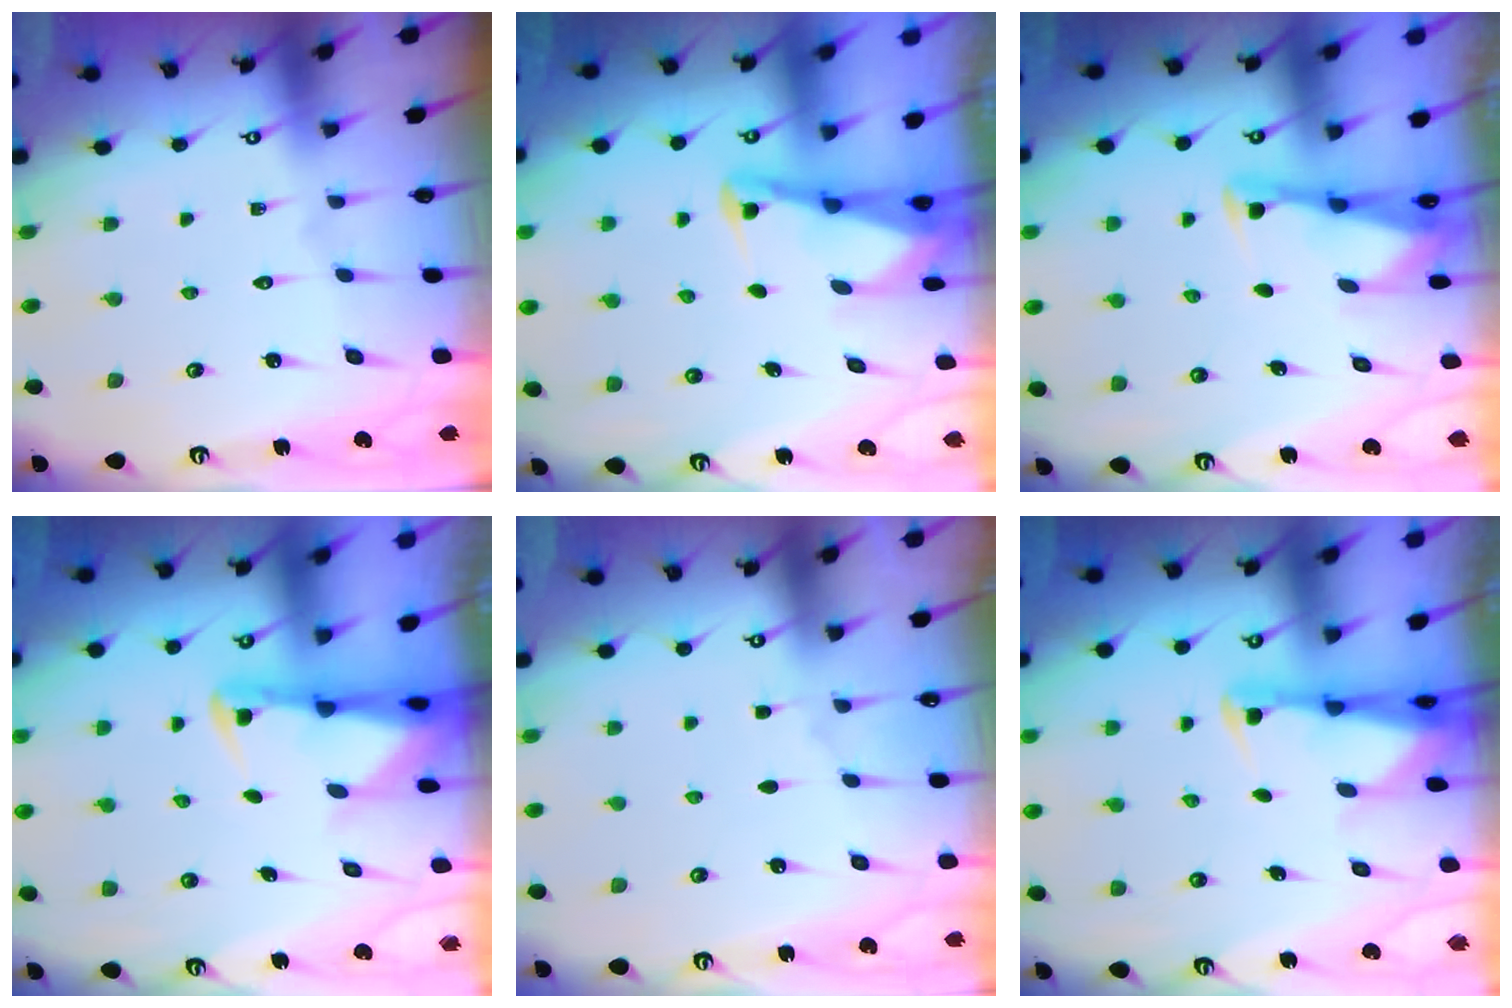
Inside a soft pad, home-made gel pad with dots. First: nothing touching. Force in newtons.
{"total": 2.5, "press": 2.4, "slide": 0.6}
{"total": 2.8, "press": 2.8, "slide": 0.1}
{"total": 2.7, "press": 2.6, "slide": 0.6}
{"total": 1.2, "press": 1.2, "slide": 0.3}
{"total": 2.6, "press": 2.6, "slide": 0.5}